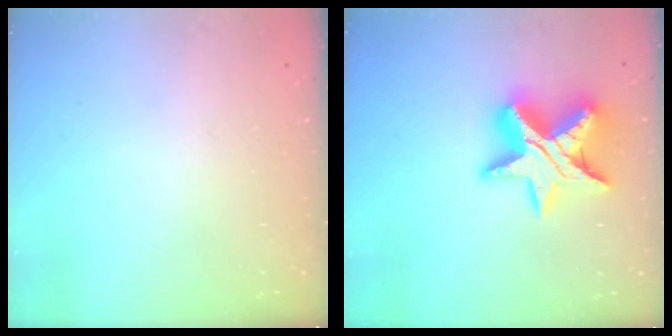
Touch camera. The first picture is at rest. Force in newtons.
{"total": 17.1, "press": 17.1, "slide": 1.1}